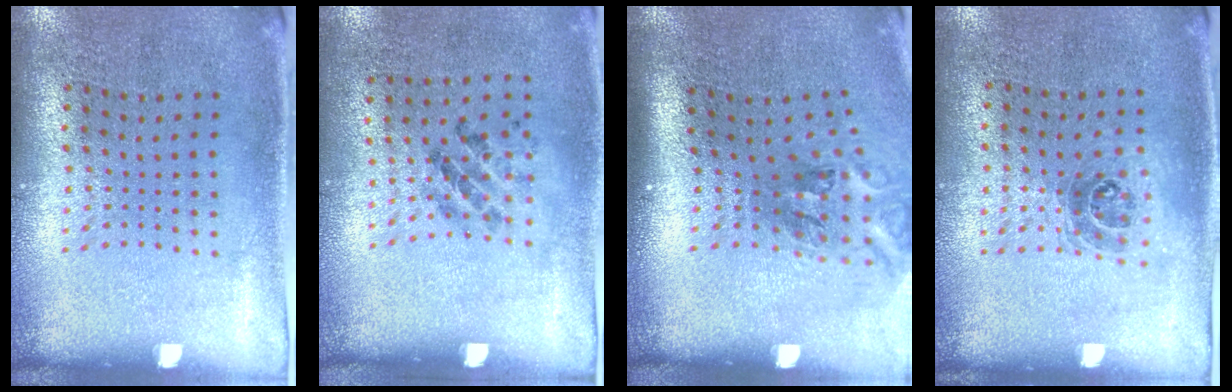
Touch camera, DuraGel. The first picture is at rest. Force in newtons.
{"total": 1.4, "press": 0.7, "slide": 1.2}
{"total": 2.2, "press": 1.3, "slide": 1.7}
{"total": 1.1, "press": 0.9, "slide": 0.6}